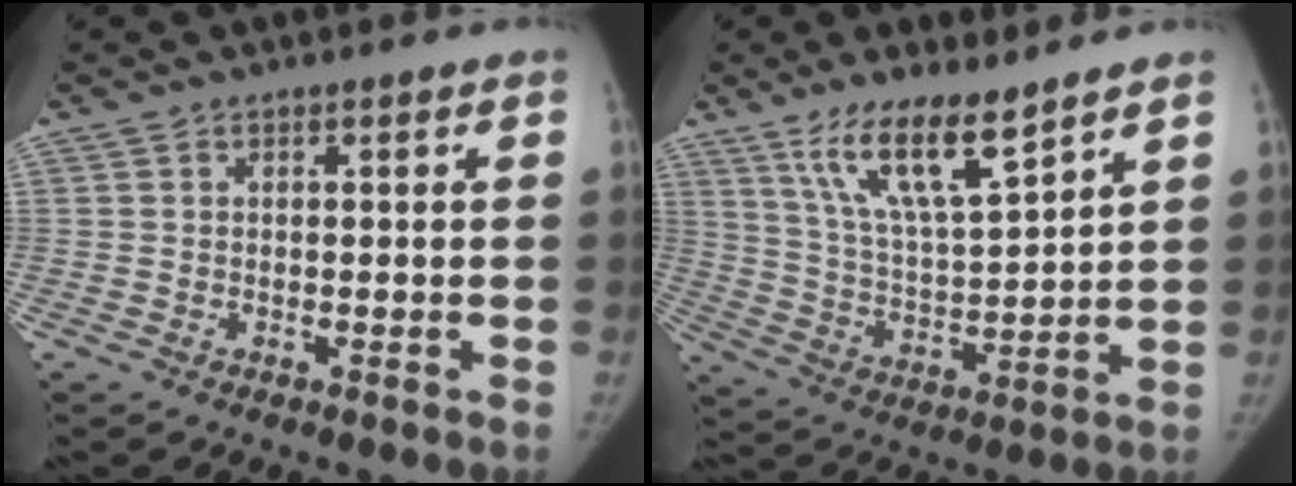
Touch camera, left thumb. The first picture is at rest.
{"total": 12.7, "force": [8.6, 2.8, 8.8], "torque": [-0.150, -0.052, 0.172]}